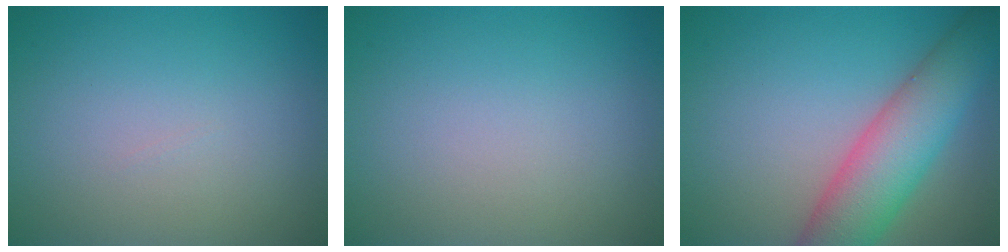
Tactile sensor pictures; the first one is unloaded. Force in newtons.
{"total": 0.0}
{"total": 7.5, "press": 7.5, "slide": 0.3}